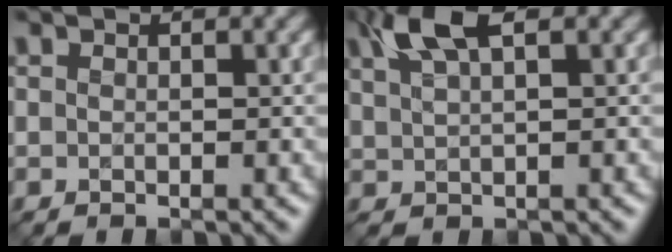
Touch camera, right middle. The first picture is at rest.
{"total": 4.5, "force": [2.6, 1.4, 3.4], "torque": [-0.074, 0.011, 0.051]}